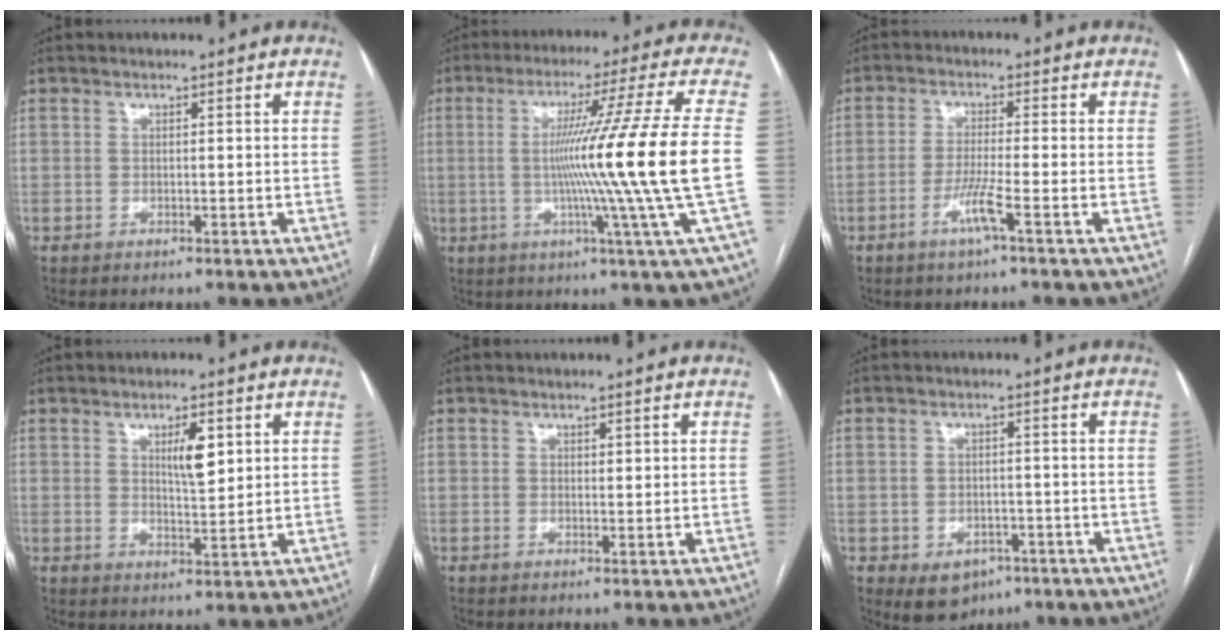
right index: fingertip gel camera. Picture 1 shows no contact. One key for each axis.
{"total": 17.8, "fx": -1.5, "fy": -4.1, "fz": 17.3, "tx": -0.265, "ty": -0.021, "tz": -0.034}
{"total": 4.2, "fx": -2.1, "fy": -0.7, "fz": 3.6, "tx": -0.073, "ty": -0.009, "tz": -0.043}
{"total": 4.6, "fx": 1.8, "fy": 1.0, "fz": 4.0, "tx": -0.069, "ty": -0.002, "tz": 0.033}
{"total": 0.8, "fx": 0.6, "fy": 0.3, "fz": 0.5, "tx": -0.001, "ty": -0.005, "tz": 0.008}
{"total": 6.0, "fx": -3.1, "fy": 4.4, "fz": 2.6, "tx": -0.036, "ty": 0.004, "tz": -0.031}